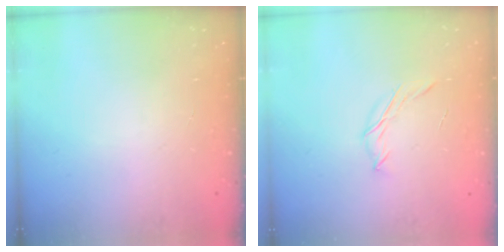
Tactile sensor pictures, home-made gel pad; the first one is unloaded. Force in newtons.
{"total": 4.7, "press": 4.6, "slide": 1.0}